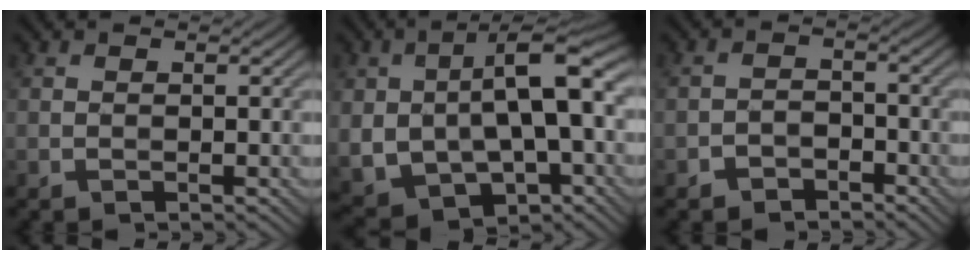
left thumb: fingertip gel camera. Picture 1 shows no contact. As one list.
[{"total": 15.3, "force": [-0.8, 8.9, 12.4], "torque": [-0.233, -0.021, 0.001]}, {"total": 2.5, "force": [-1.9, 1.5, 0.7], "torque": [-0.007, 0.007, -0.041]}]